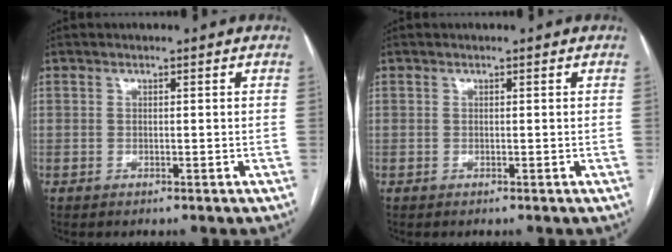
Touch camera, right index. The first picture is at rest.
{"total": 0.0}